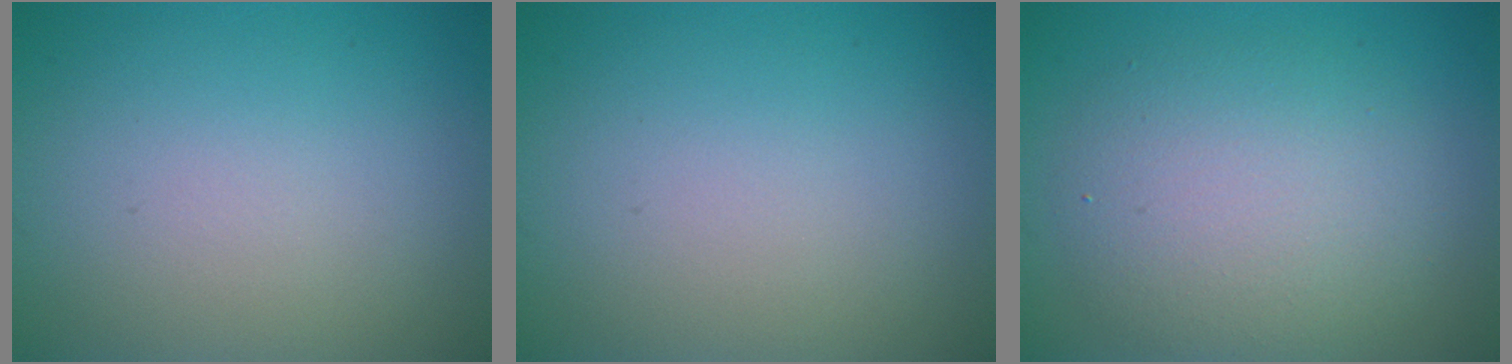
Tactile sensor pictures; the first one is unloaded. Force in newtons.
{"total": 0.0}
{"total": 5.5, "press": 5.5, "slide": 0.2}